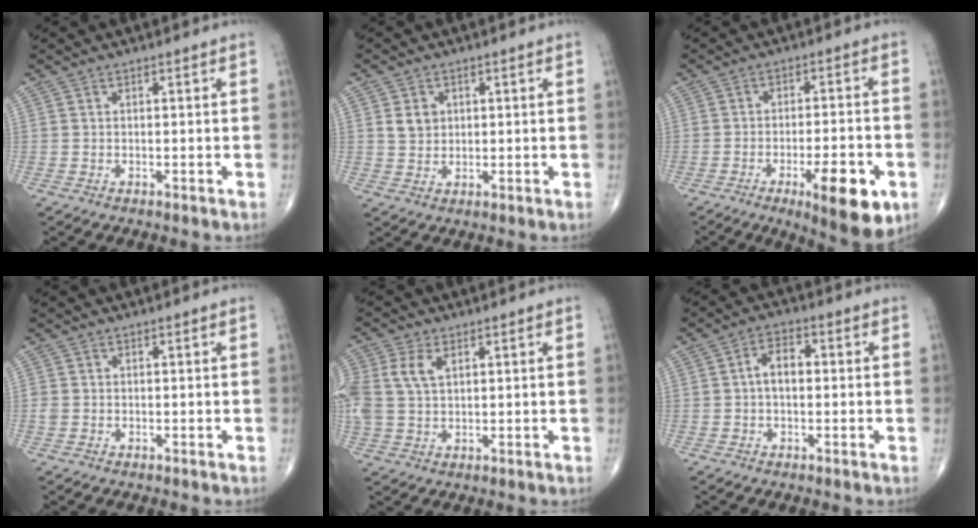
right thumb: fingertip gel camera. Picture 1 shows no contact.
{"total": 3.5, "force": [1.1, 2.9, 1.7], "torque": [-0.013, -0.006, 0.023]}
{"total": 12.9, "force": [-5.5, 3.7, 11.1], "torque": [-0.147, 0.012, -0.069]}
{"total": 1.1, "force": [-0.2, 0.9, 0.5], "torque": [-0.010, 0.001, -0.003]}
{"total": 7.9, "force": [2.4, 5.0, 5.6], "torque": [-0.136, 0.007, 0.050]}
{"total": 4.9, "force": [0.1, 2.9, 3.9], "torque": [-0.062, 0.019, -0.006]}